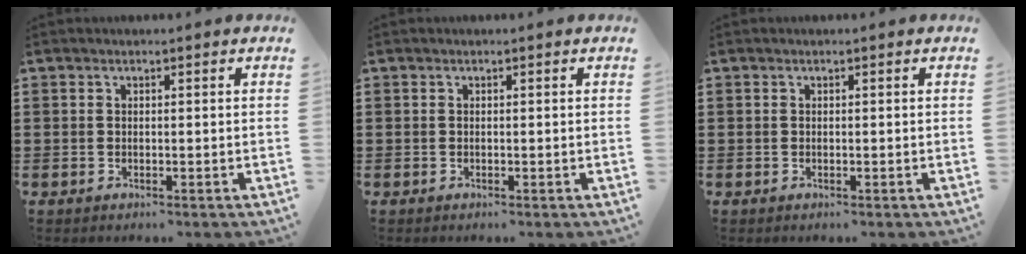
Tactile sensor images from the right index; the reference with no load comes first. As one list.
[{"total": 0.0}, {"total": 0.0}]